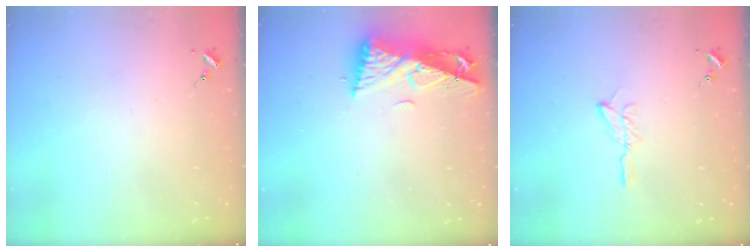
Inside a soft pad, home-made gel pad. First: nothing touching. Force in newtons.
{"total": 10.6, "press": 10.5, "slide": 1.4}
{"total": 6.4, "press": 6.4, "slide": 0.7}